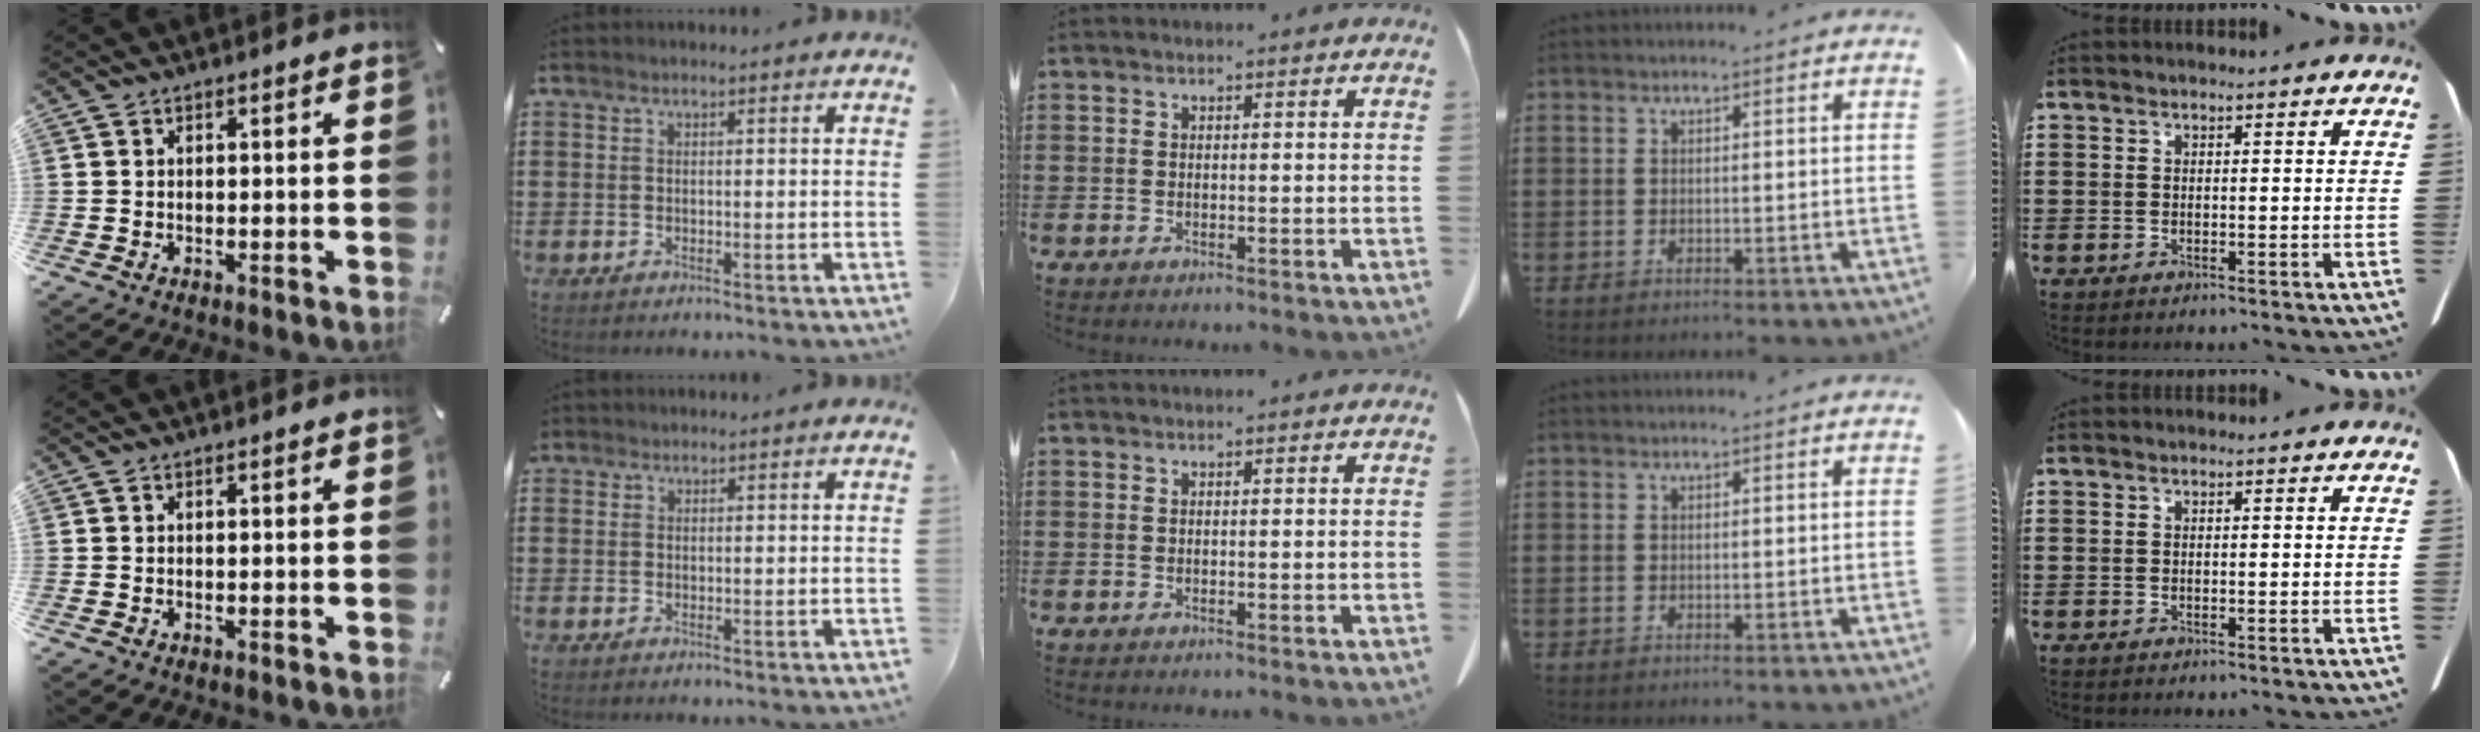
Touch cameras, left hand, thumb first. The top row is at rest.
{"index": {"total": 0.9, "force": [0.8, 0.6, 0.1], "torque": [-0.004, 0.003, 0.015]}}